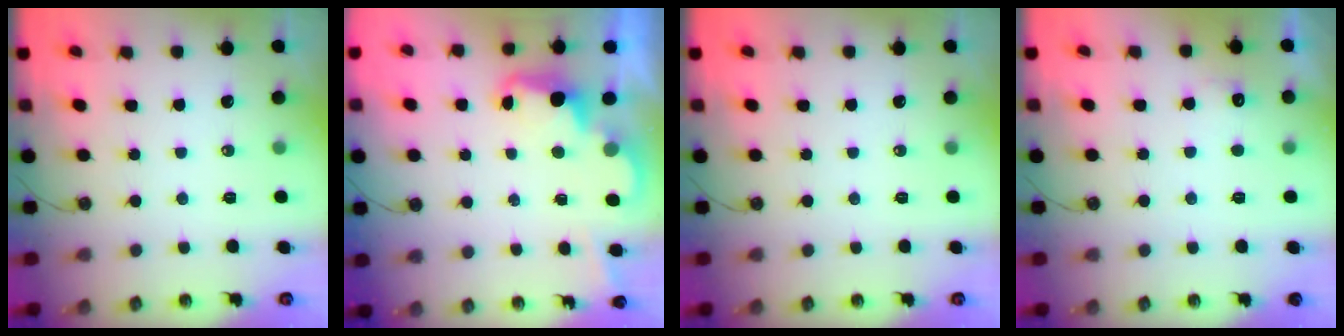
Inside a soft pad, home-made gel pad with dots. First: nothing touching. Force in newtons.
{"total": 2.5, "press": 2.4, "slide": 0.6}
{"total": 0.0}
{"total": 7.1, "press": 7.0, "slide": 1.3}